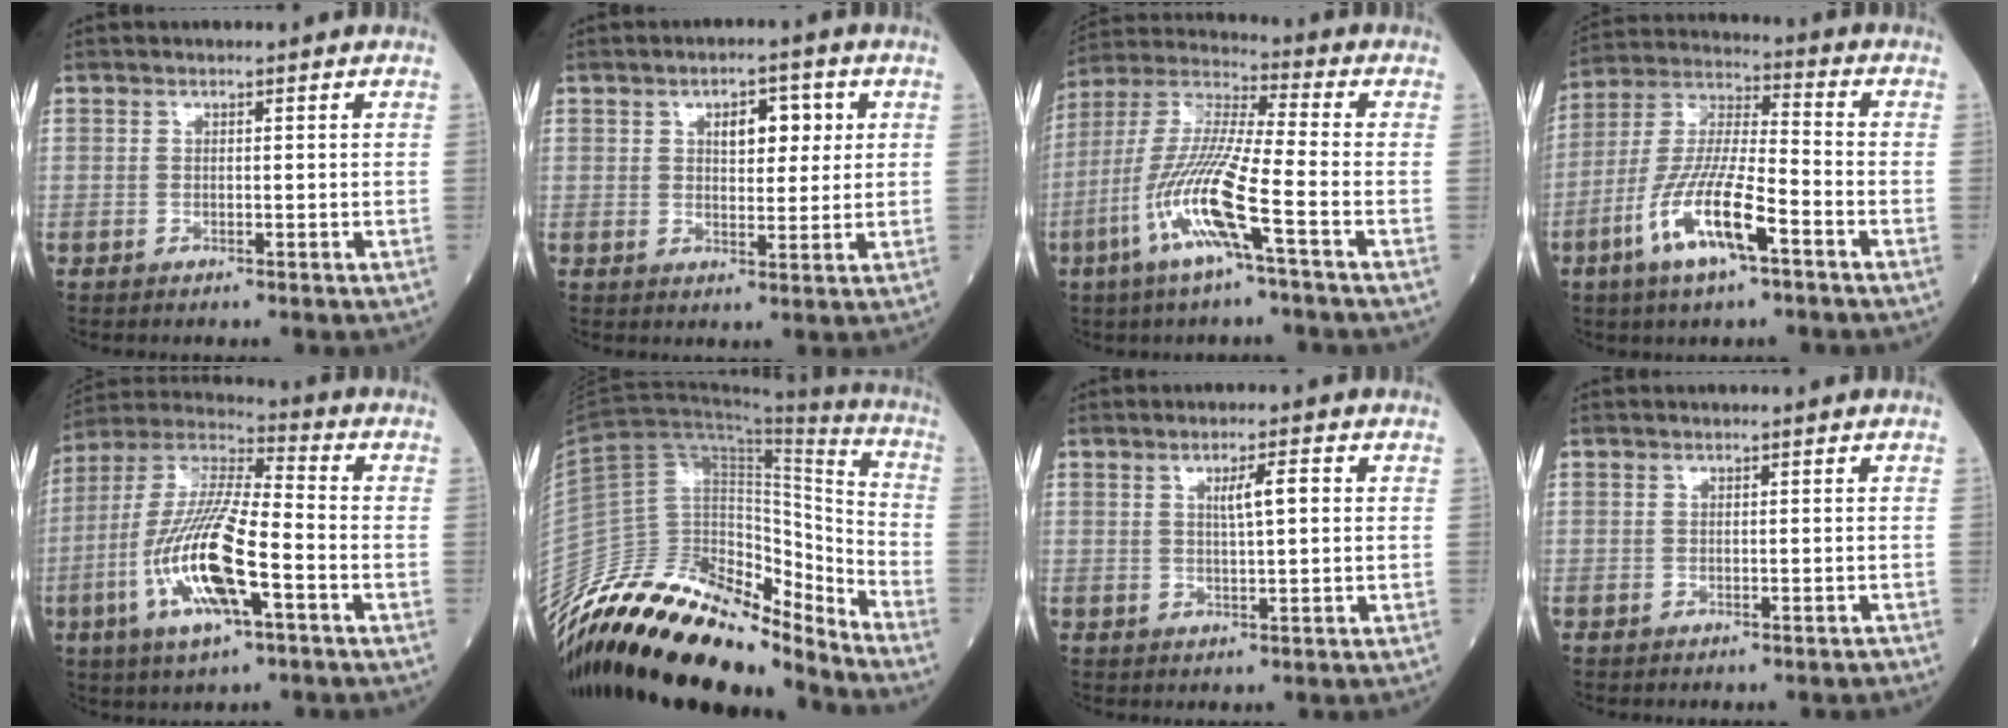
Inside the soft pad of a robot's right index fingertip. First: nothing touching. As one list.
[{"total": 5.3, "force": [1.8, 2.6, 4.2], "torque": [-0.062, 0.009, 0.028]}, {"total": 13.6, "force": [-5.5, 0.2, 12.5], "torque": [-0.265, -0.005, -0.114]}, {"total": 13.3, "force": [-6.1, 2.3, 11.6], "torque": [-0.236, -0.008, -0.117]}, {"total": 16.7, "force": [-5.4, 3.3, 15.5], "torque": [-0.319, -0.009, -0.101]}, {"total": 22.8, "force": [-19.6, 5.1, 10.4], "torque": [-0.165, 0.031, -0.335]}, {"total": 3.7, "force": [0.9, 0.3, 3.6], "torque": [-0.063, 0.002, 0.017]}, {"total": 0.7, "force": [-0.6, 0.2, 0.3], "torque": [-0.006, -0.001, -0.008]}]